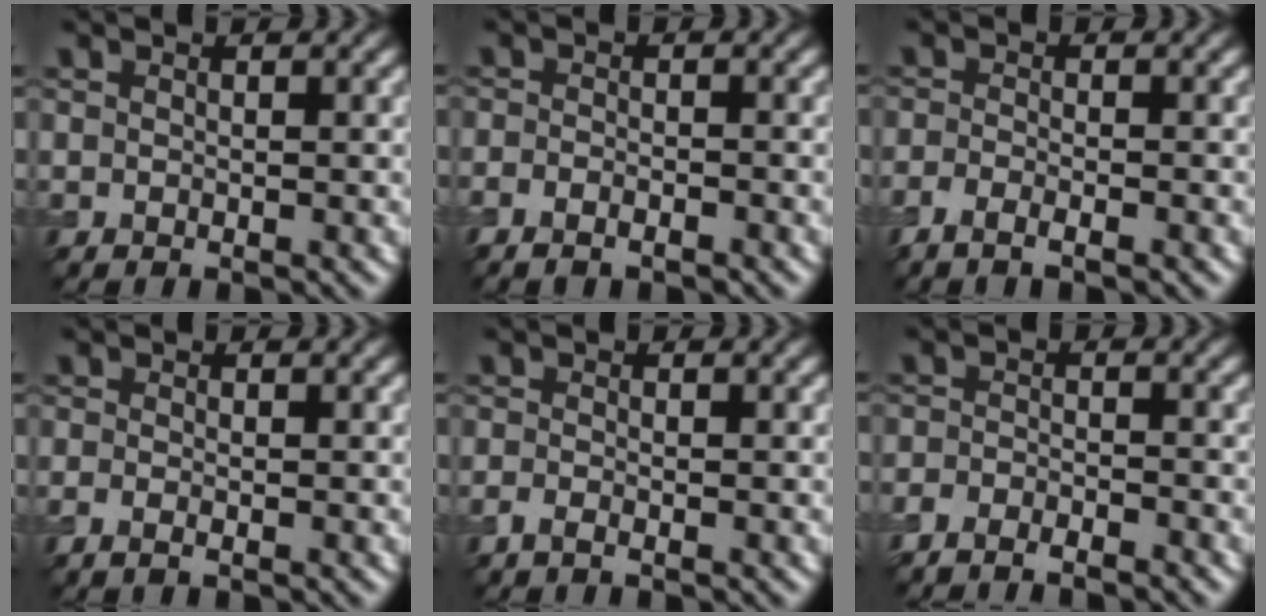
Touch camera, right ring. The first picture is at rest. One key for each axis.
{"total": 2.0, "fx": -1.7, "fy": 0.5, "fz": 0.8, "tx": -0.020, "ty": -0.003, "tz": -0.035}
{"total": 2.3, "fx": -1.7, "fy": 0.3, "fz": 1.4, "tx": -0.032, "ty": -0.002, "tz": -0.034}
{"total": 0.9, "fx": -0.5, "fy": 0.1, "fz": 0.7, "tx": -0.016, "ty": -0.003, "tz": -0.012}
{"total": 0.8, "fx": -0.6, "fy": 0.0, "fz": 0.5, "tx": -0.012, "ty": -0.003, "tz": -0.017}
{"total": 2.8, "fx": -2.7, "fy": 0.3, "fz": 0.4, "tx": -0.011, "ty": -0.003, "tz": -0.055}